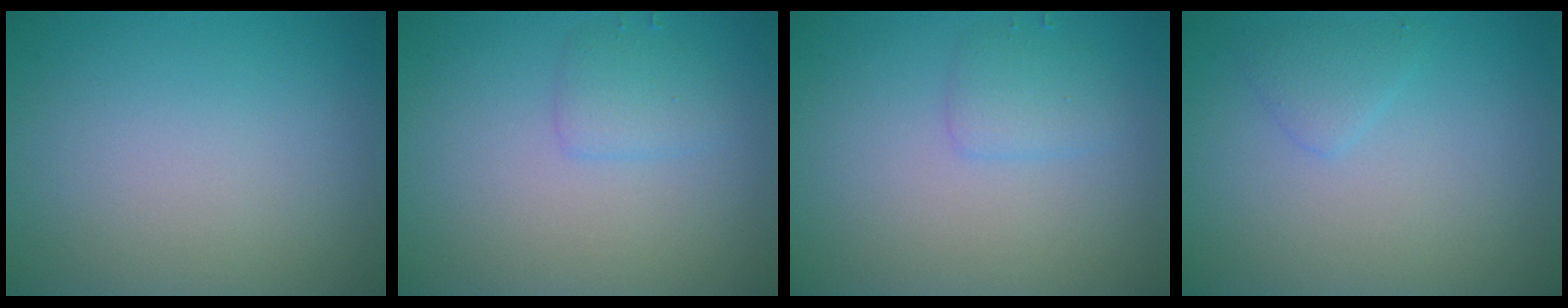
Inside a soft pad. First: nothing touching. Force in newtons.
{"total": 1.5, "press": 1.5, "slide": 0.2}
{"total": 1.5, "press": 1.5, "slide": 0.2}
{"total": 1.3, "press": 1.3, "slide": 0.1}